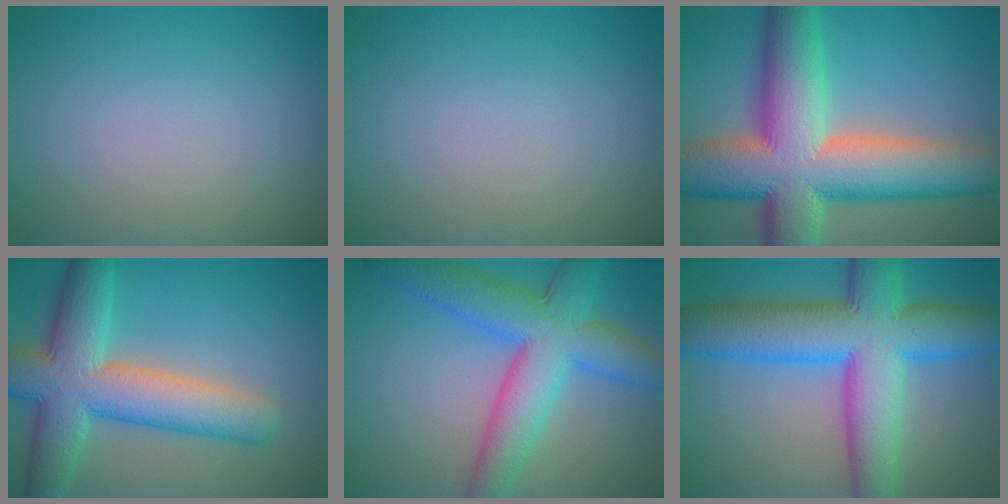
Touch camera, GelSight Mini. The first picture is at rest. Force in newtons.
{"total": 0.0}
{"total": 15.9, "press": 15.9, "slide": 0.6}
{"total": 10.1, "press": 10.1, "slide": 0.5}
{"total": 9.0, "press": 9.0, "slide": 0.3}
{"total": 12.8, "press": 12.8, "slide": 0.3}